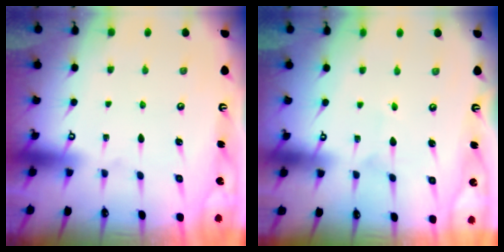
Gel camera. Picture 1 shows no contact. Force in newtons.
{"total": 2.9, "press": 2.8, "slide": 0.4}